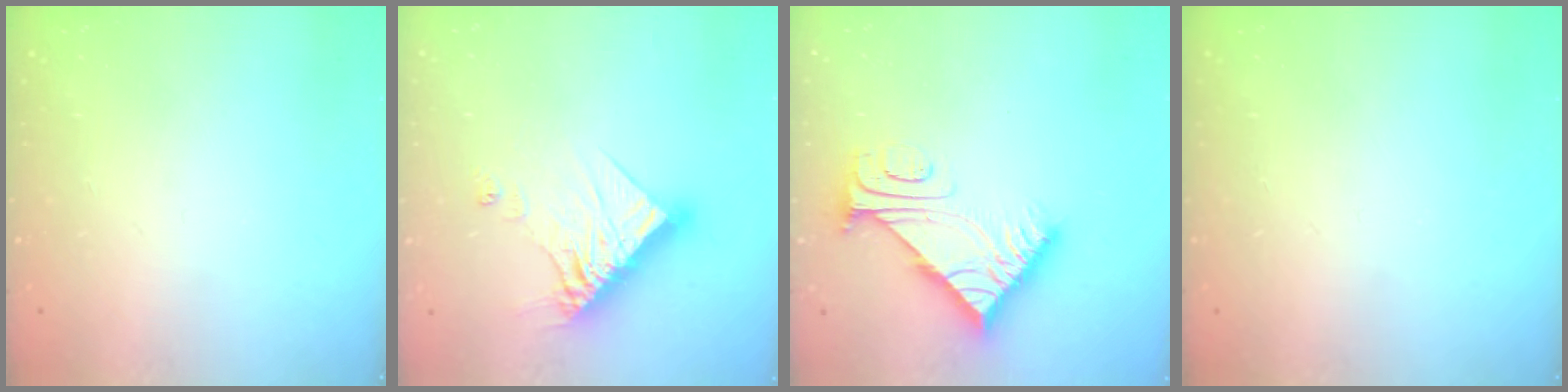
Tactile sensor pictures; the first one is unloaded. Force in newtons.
{"total": 13.5, "press": 13.5, "slide": 1.1}
{"total": 8.7, "press": 8.7, "slide": 0.8}
{"total": 0.0}